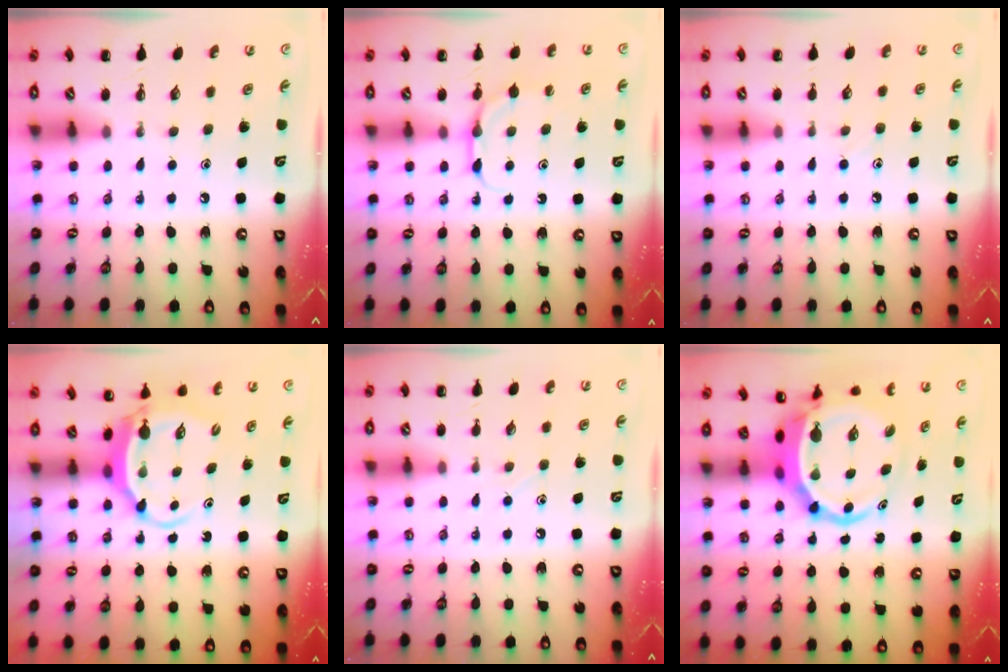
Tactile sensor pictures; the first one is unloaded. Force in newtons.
{"total": 5.5, "press": 5.3, "slide": 1.4}
{"total": 4.0, "press": 3.7, "slide": 1.6}
{"total": 5.0, "press": 5.0, "slide": 0.5}
{"total": 2.4, "press": 2.3, "slide": 0.7}
{"total": 7.7, "press": 7.4, "slide": 2.2}